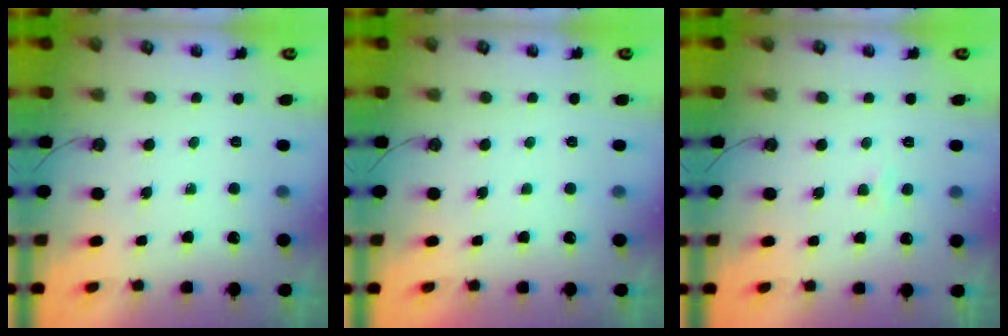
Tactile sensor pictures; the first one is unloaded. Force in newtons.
{"total": 0.0}
{"total": 2.4, "press": 2.3, "slide": 0.6}